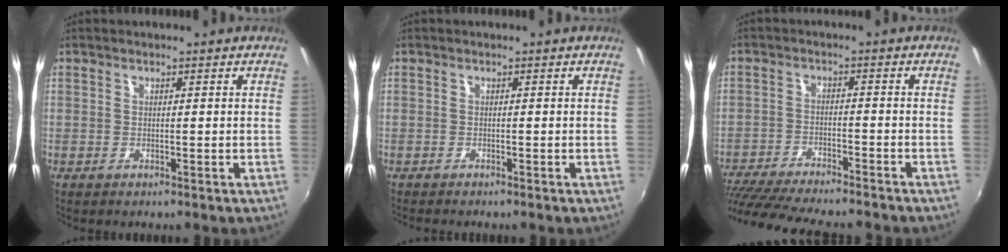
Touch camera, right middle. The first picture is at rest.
{"total": 1.4, "force": [-1.3, -0.1, 0.3], "torque": [-0.009, -0.012, -0.022]}
{"total": 18.1, "force": [-15.9, 2.8, 8.3], "torque": [-0.172, -0.035, -0.252]}